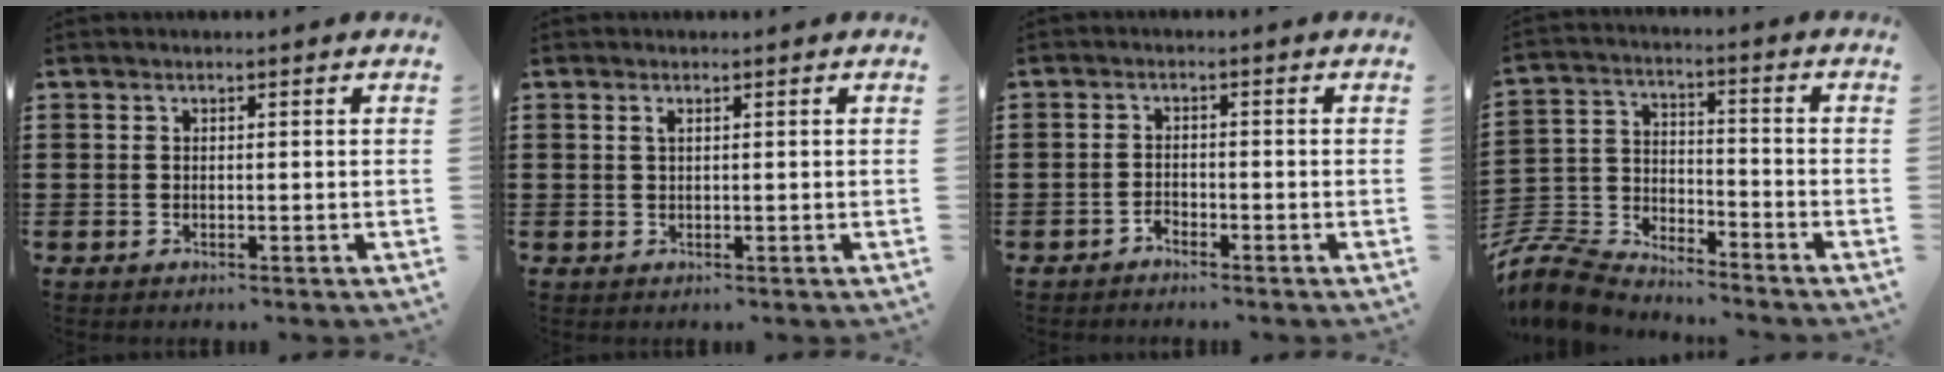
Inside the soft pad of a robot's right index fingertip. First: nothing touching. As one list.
[{"total": 0.7, "force": [0.2, 0.1, 0.6], "torque": [-0.014, 0.000, 0.003]}, {"total": 1.6, "force": [-1.5, 0.4, 0.2], "torque": [-0.009, 0.003, -0.032]}, {"total": 7.9, "force": [-7.6, 1.8, 1.4], "torque": [-0.061, 0.003, -0.162]}]